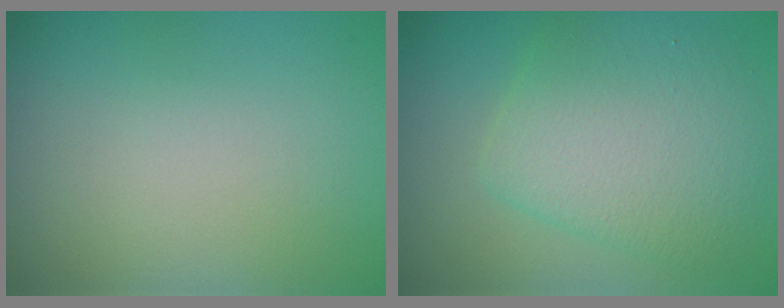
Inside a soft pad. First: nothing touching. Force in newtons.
{"total": 5.8, "press": 5.8, "slide": 0.2}